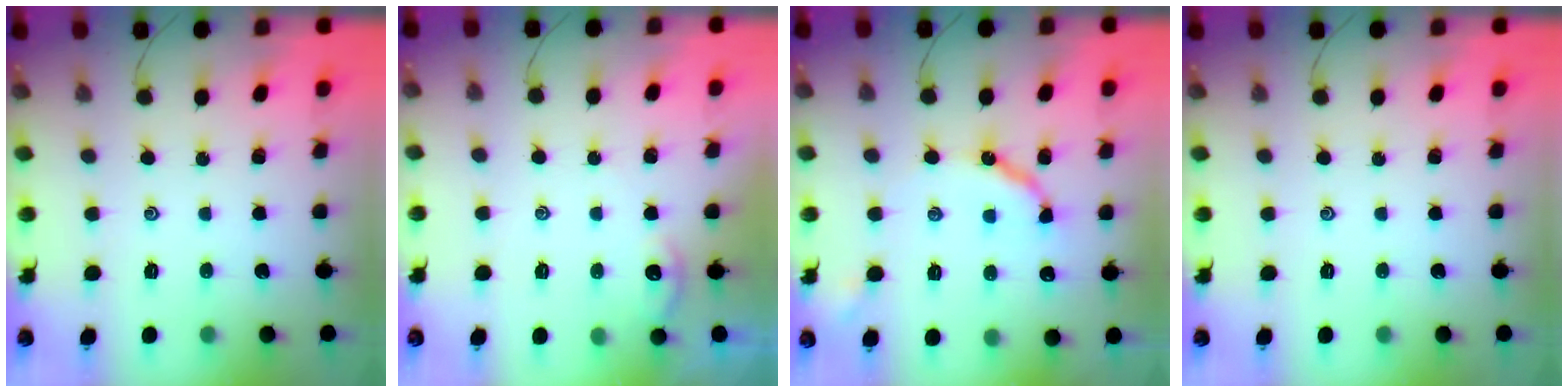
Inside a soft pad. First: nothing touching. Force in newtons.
{"total": 2.0, "press": 2.0, "slide": 0.2}
{"total": 8.5, "press": 8.5, "slide": 0.3}
{"total": 0.0}